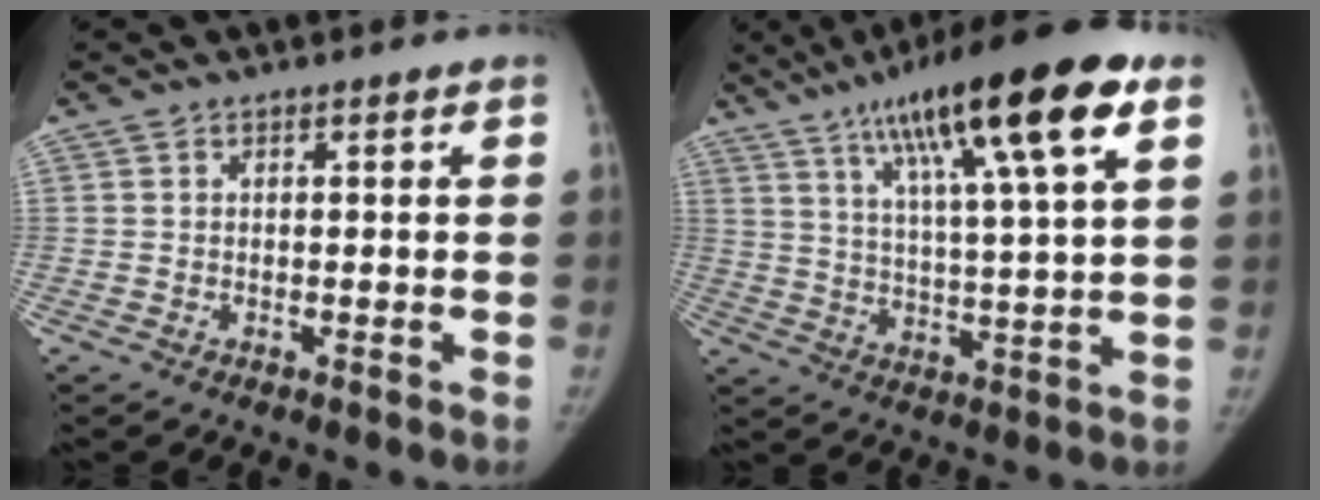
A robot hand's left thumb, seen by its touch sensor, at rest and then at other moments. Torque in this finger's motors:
{"motor_torque": [1.02, 0.08, 1.67, -1.11, 0.36]}